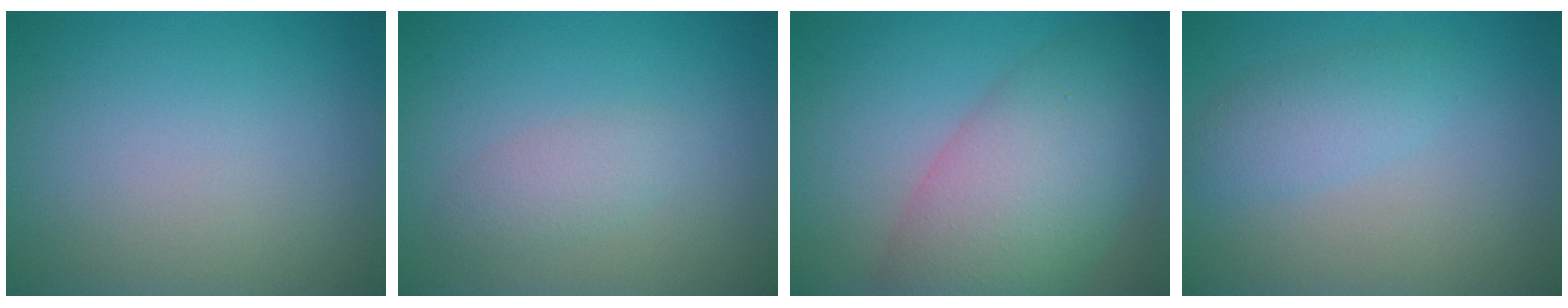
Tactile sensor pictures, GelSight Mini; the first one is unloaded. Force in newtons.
{"total": 1.8, "press": 1.8, "slide": 0.1}
{"total": 8.7, "press": 8.7, "slide": 0.2}
{"total": 2.4, "press": 2.4, "slide": 0.1}